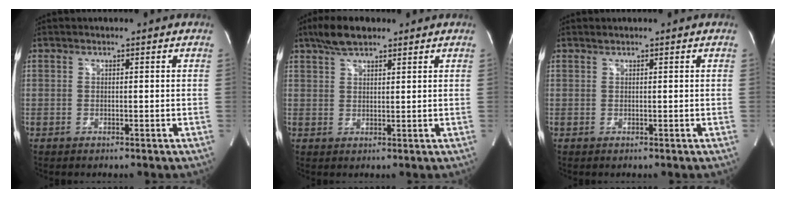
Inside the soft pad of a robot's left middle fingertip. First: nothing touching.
{"total": 5.2, "force": [3.9, 1.6, 2.9], "torque": [-0.067, 0.013, 0.073]}
{"total": 0.0}